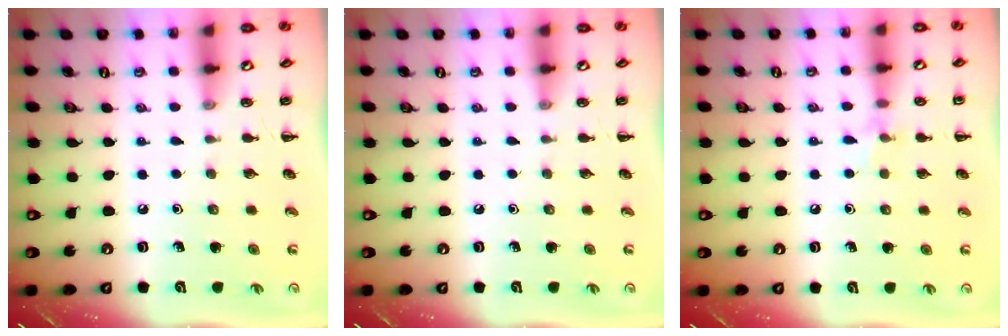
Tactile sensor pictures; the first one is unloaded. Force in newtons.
{"total": 0.0}
{"total": 5.6, "press": 5.4, "slide": 1.7}